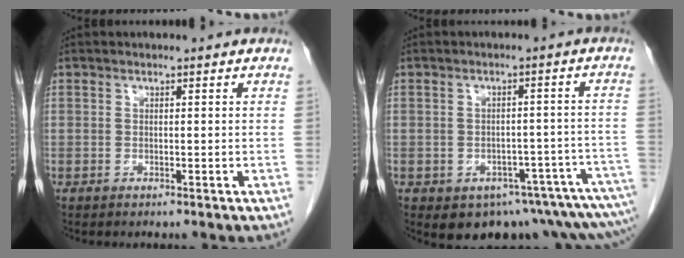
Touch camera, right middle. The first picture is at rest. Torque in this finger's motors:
{"motor_torque": [1.07, -1.07, 0.12, 0.07]}